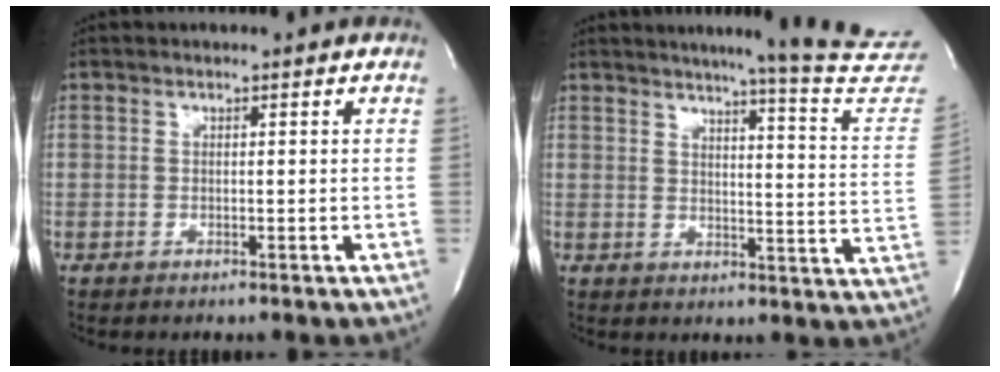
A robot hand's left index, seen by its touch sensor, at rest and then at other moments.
{"total": 18.0, "force": [16.7, -2.0, 6.5], "torque": [-0.089, -0.130, 0.180]}